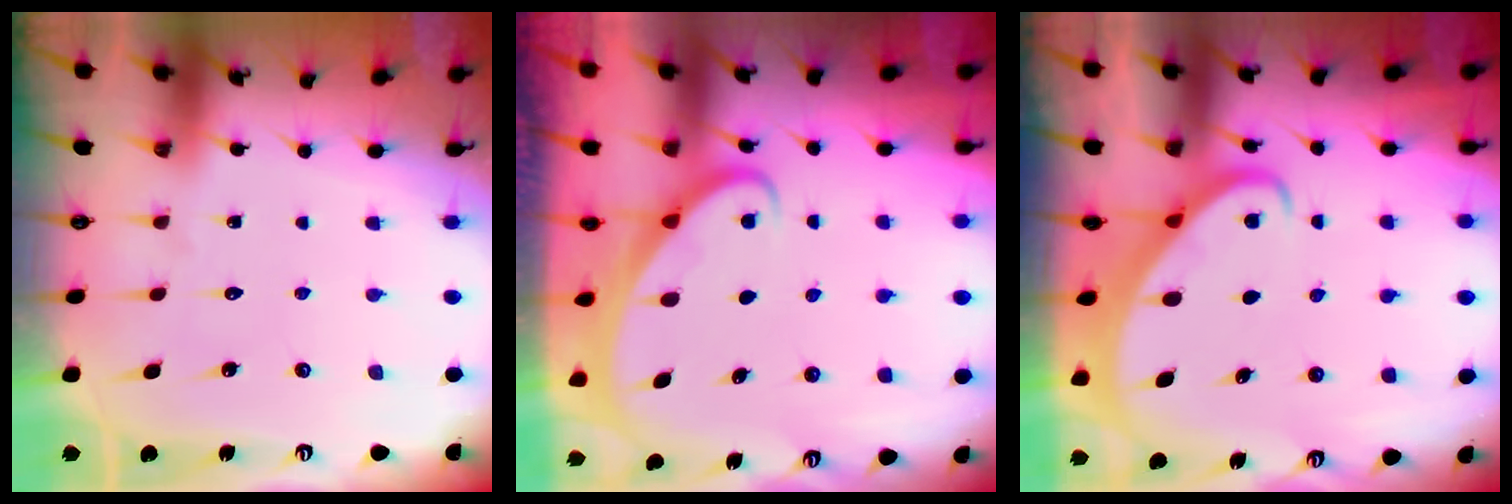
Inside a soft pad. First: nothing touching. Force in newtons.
{"total": 1.7, "press": 1.7, "slide": 0.2}
{"total": 2.7, "press": 2.7, "slide": 0.3}